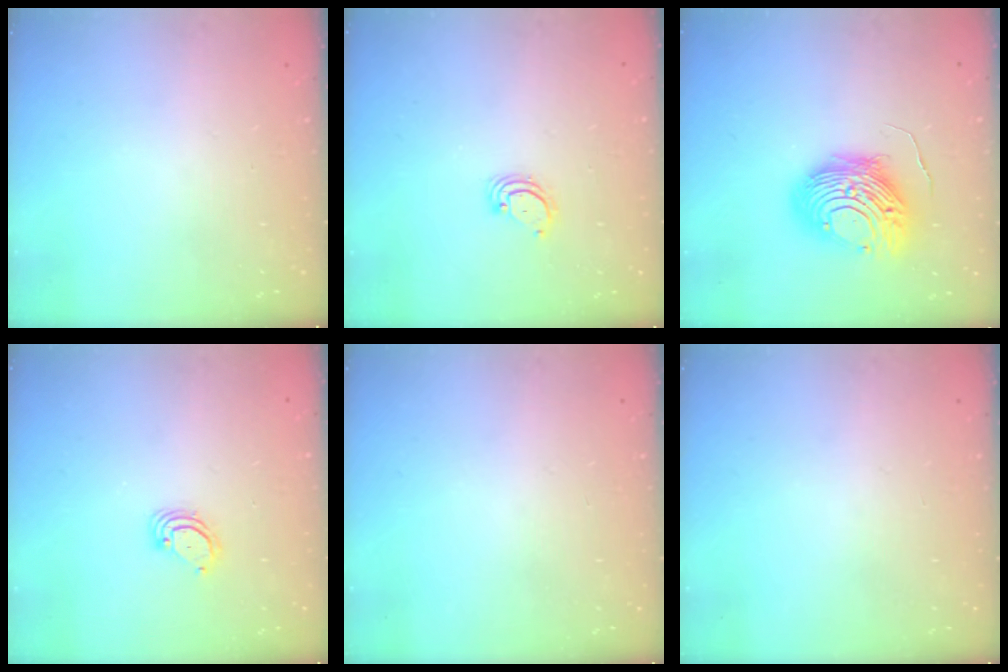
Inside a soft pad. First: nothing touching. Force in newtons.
{"total": 2.8, "press": 2.8, "slide": 0.2}
{"total": 12.9, "press": 12.9, "slide": 0.6}
{"total": 3.5, "press": 3.5, "slide": 0.3}
{"total": 0.0}
{"total": 0.0}